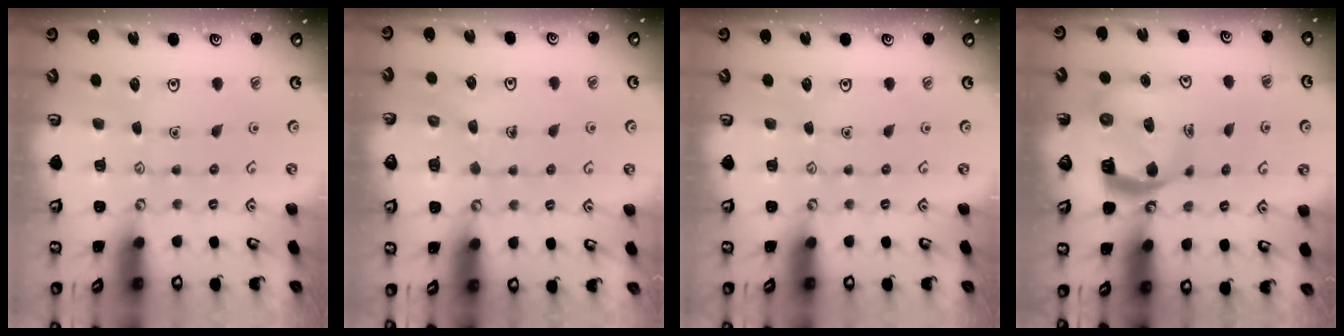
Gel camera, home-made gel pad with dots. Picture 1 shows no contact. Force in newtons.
{"total": 6.4, "press": 6.4, "slide": 0.5}
{"total": 0.0}
{"total": 9.0, "press": 8.9, "slide": 1.2}